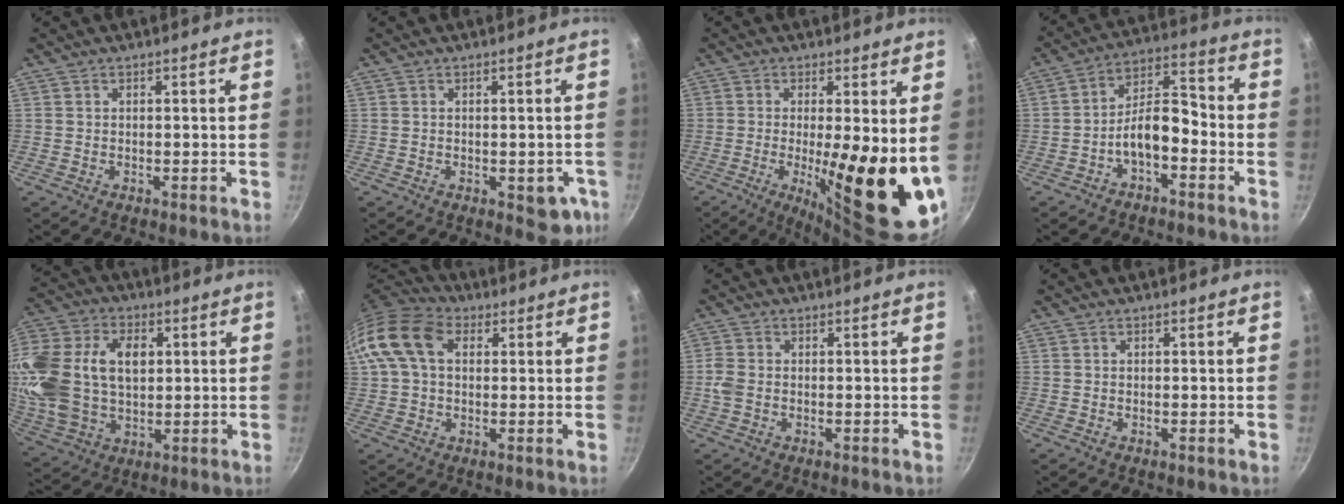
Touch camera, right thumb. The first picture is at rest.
{"total": 5.5, "force": [-1.7, 2.8, 4.5], "torque": [-0.033, 0.001, -0.017]}
{"total": 18.1, "force": [-0.9, 4.7, 17.5], "torque": [-0.234, -0.033, -0.007]}
{"total": 9.1, "force": [-4.0, 4.5, 6.9], "torque": [-0.097, 0.057, -0.075]}
{"total": 24.1, "force": [4.0, 16.5, 17.2], "torque": [-0.364, 0.019, 0.077]}
{"total": 14.0, "force": [3.4, 9.6, 9.6], "torque": [-0.177, 0.025, 0.045]}
{"total": 2.6, "force": [-0.6, 1.9, 1.7], "torque": [-0.040, 0.004, -0.015]}
{"total": 0.0}